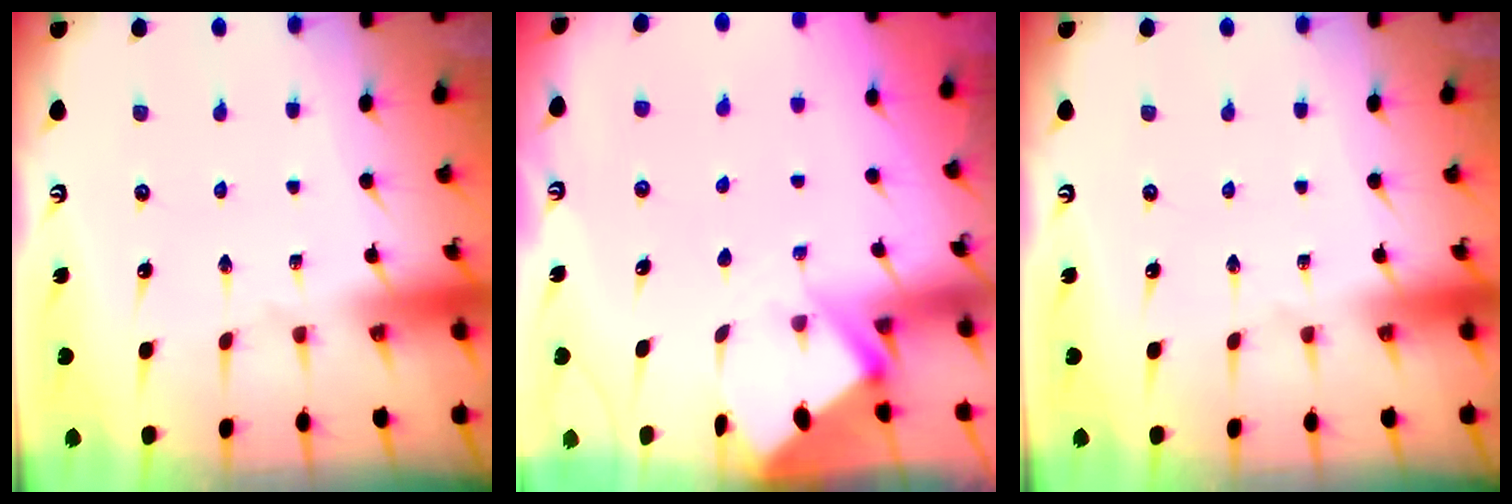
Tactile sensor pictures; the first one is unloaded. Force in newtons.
{"total": 2.8, "press": 2.8, "slide": 0.4}
{"total": 0.0}